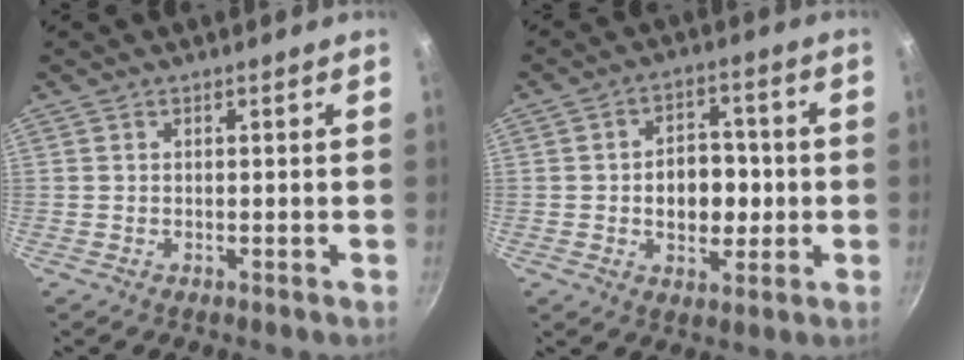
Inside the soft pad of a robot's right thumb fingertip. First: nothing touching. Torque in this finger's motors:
{"motor_torque": [-0.23, 0.45, 0.07, 0.15, 0.04]}